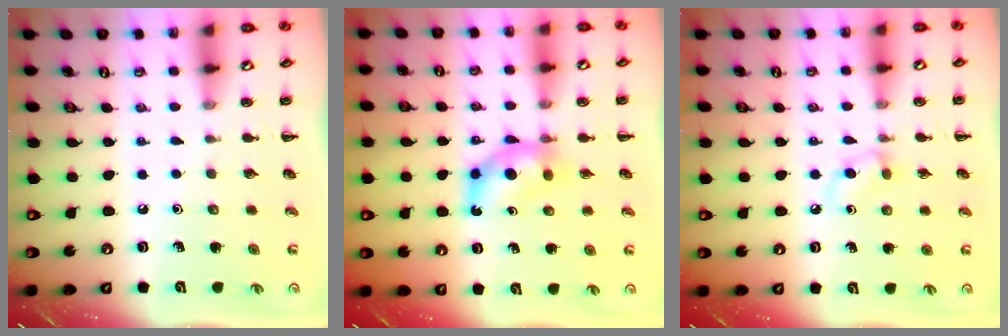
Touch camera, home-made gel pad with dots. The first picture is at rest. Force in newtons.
{"total": 6.2, "press": 6.1, "slide": 0.8}
{"total": 4.6, "press": 4.3, "slide": 1.7}